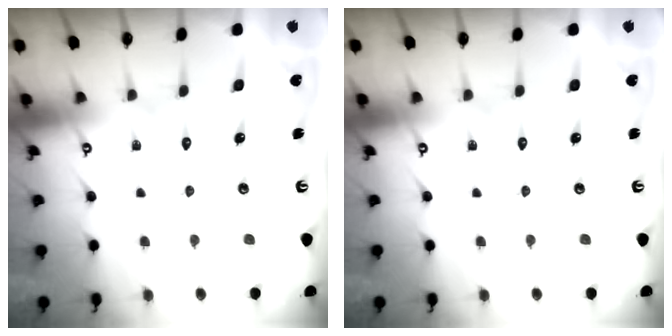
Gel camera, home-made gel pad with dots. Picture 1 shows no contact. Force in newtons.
{"total": 0.0}